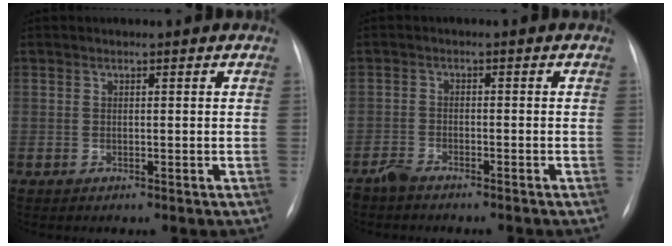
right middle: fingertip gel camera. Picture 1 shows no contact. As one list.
[{"total": 3.1, "force": [-2.8, 0.7, 1.1], "torque": [-0.025, -0.006, -0.048]}]